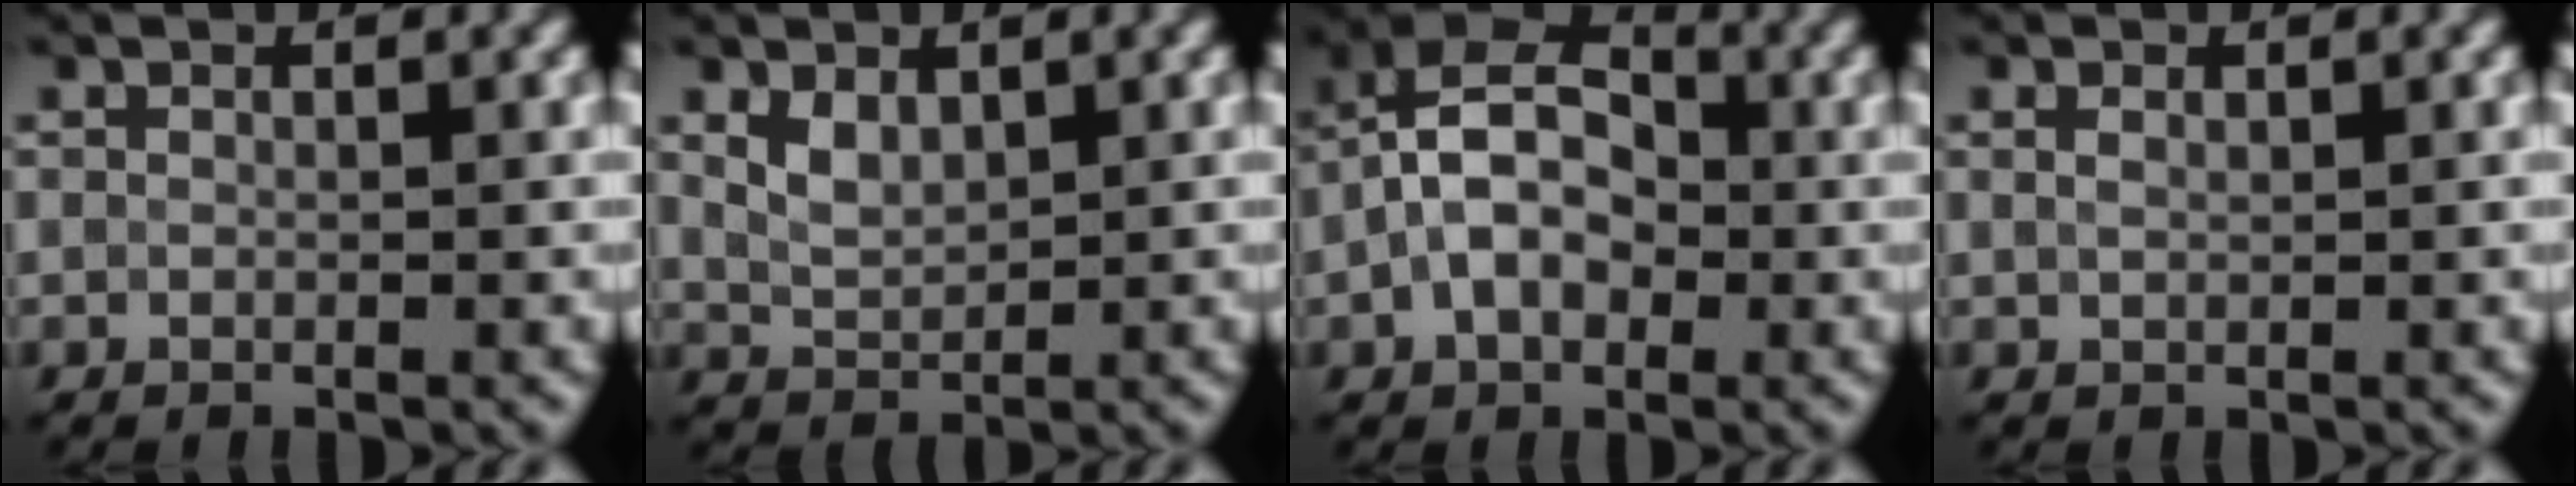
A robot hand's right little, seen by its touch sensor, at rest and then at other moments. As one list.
[{"total": 2.2, "force": [1.2, 1.2, 1.4], "torque": [-0.034, 0.002, 0.029]}, {"total": 7.5, "force": [-0.8, 4.8, 5.7], "torque": [-0.101, 0.020, -0.021]}, {"total": 1.0, "force": [0.4, 0.5, 0.7], "torque": [-0.018, 0.005, 0.009]}]